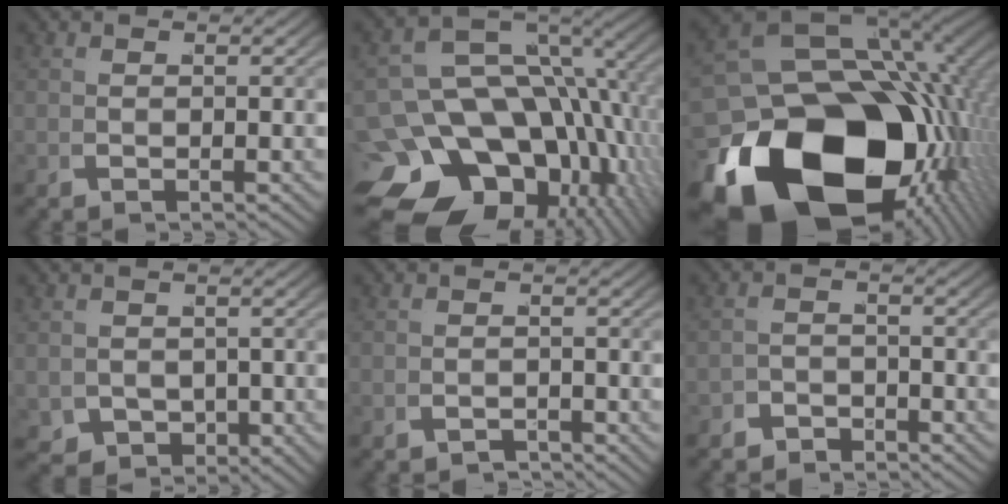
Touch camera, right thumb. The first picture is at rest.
{"total": 19.9, "force": [-5.7, 13.9, 13.0], "torque": [-0.224, -0.065, -0.073]}
{"total": 27.6, "force": [-6.9, 16.3, 21.2], "torque": [-0.361, -0.085, -0.074]}
{"total": 6.6, "force": [-2.5, 5.4, 2.9], "torque": [-0.065, -0.049, -0.021]}
{"total": 1.6, "force": [-1.5, 0.0, -0.4], "torque": [0.018, -0.001, -0.032]}
{"total": 3.2, "force": [-3.1, 0.9, -0.4], "torque": [0.033, -0.003, -0.060]}